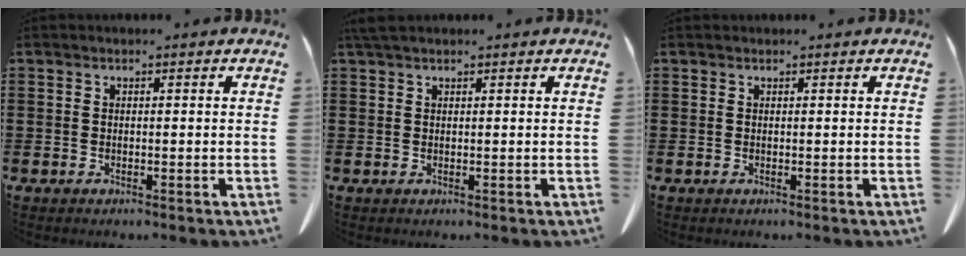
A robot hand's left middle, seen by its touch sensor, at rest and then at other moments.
{"total": 1.4, "force": [1.1, 0.3, 0.8], "torque": [-0.020, 0.001, 0.022]}
{"total": 0.0}